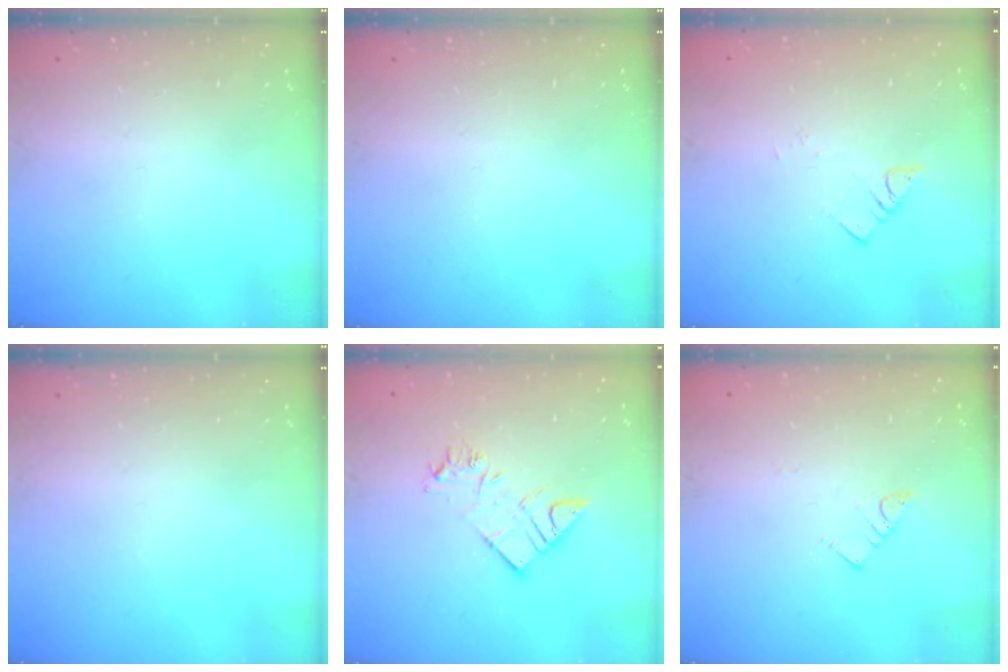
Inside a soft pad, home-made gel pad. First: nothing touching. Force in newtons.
{"total": 0.0}
{"total": 1.9, "press": 1.9, "slide": 0.1}
{"total": 0.0}
{"total": 10.5, "press": 10.5, "slide": 1.0}
{"total": 3.2, "press": 3.2, "slide": 0.2}